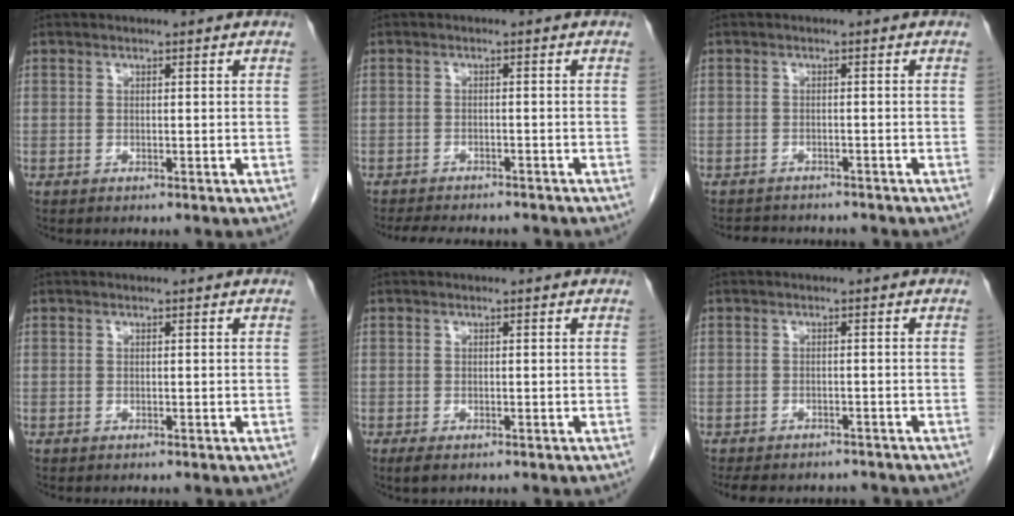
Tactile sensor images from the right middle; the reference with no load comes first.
{"total": 9.7, "force": [-8.7, 2.5, 3.5], "torque": [-0.057, -0.003, -0.114]}
{"total": 6.2, "force": [-5.7, 1.9, 1.4], "torque": [-0.019, 0.000, -0.075]}
{"total": 0.0}
{"total": 1.7, "force": [-1.0, 0.7, 1.1], "torque": [-0.023, -0.003, -0.012]}
{"total": 9.3, "force": [-8.3, 3.1, 2.8], "torque": [-0.049, 0.002, -0.104]}